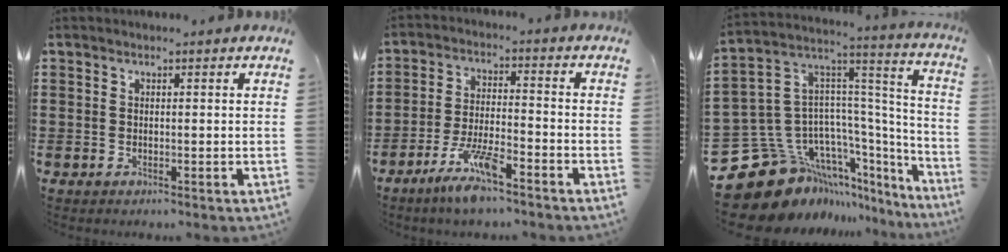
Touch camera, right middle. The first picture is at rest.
{"total": 7.6, "force": [-5.5, 1.2, 5.2], "torque": [-0.108, -0.004, -0.102]}
{"total": 14.9, "force": [-10.1, 9.4, 5.7], "torque": [-0.167, -0.004, -0.174]}